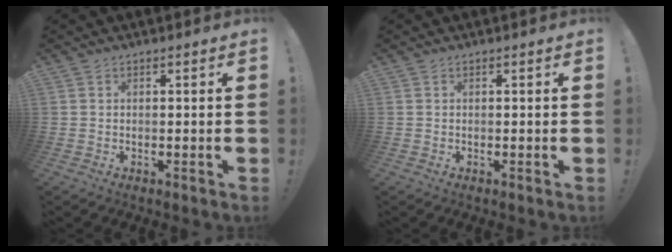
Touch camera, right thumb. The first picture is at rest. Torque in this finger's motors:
{"motor_torque": [0.00, 0.00, 0.04, -0.02, 0.00]}